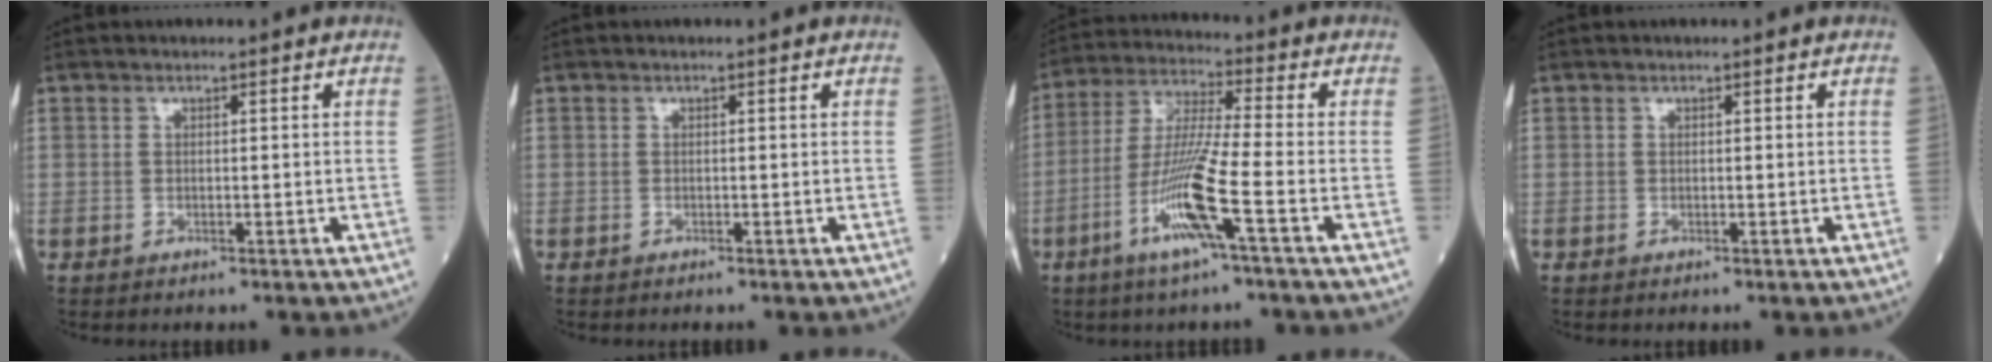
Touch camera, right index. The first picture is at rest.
{"total": 0.0}
{"total": 11.4, "force": [-4.8, -0.7, 10.4], "torque": [-0.212, -0.009, -0.096]}
{"total": 0.0}